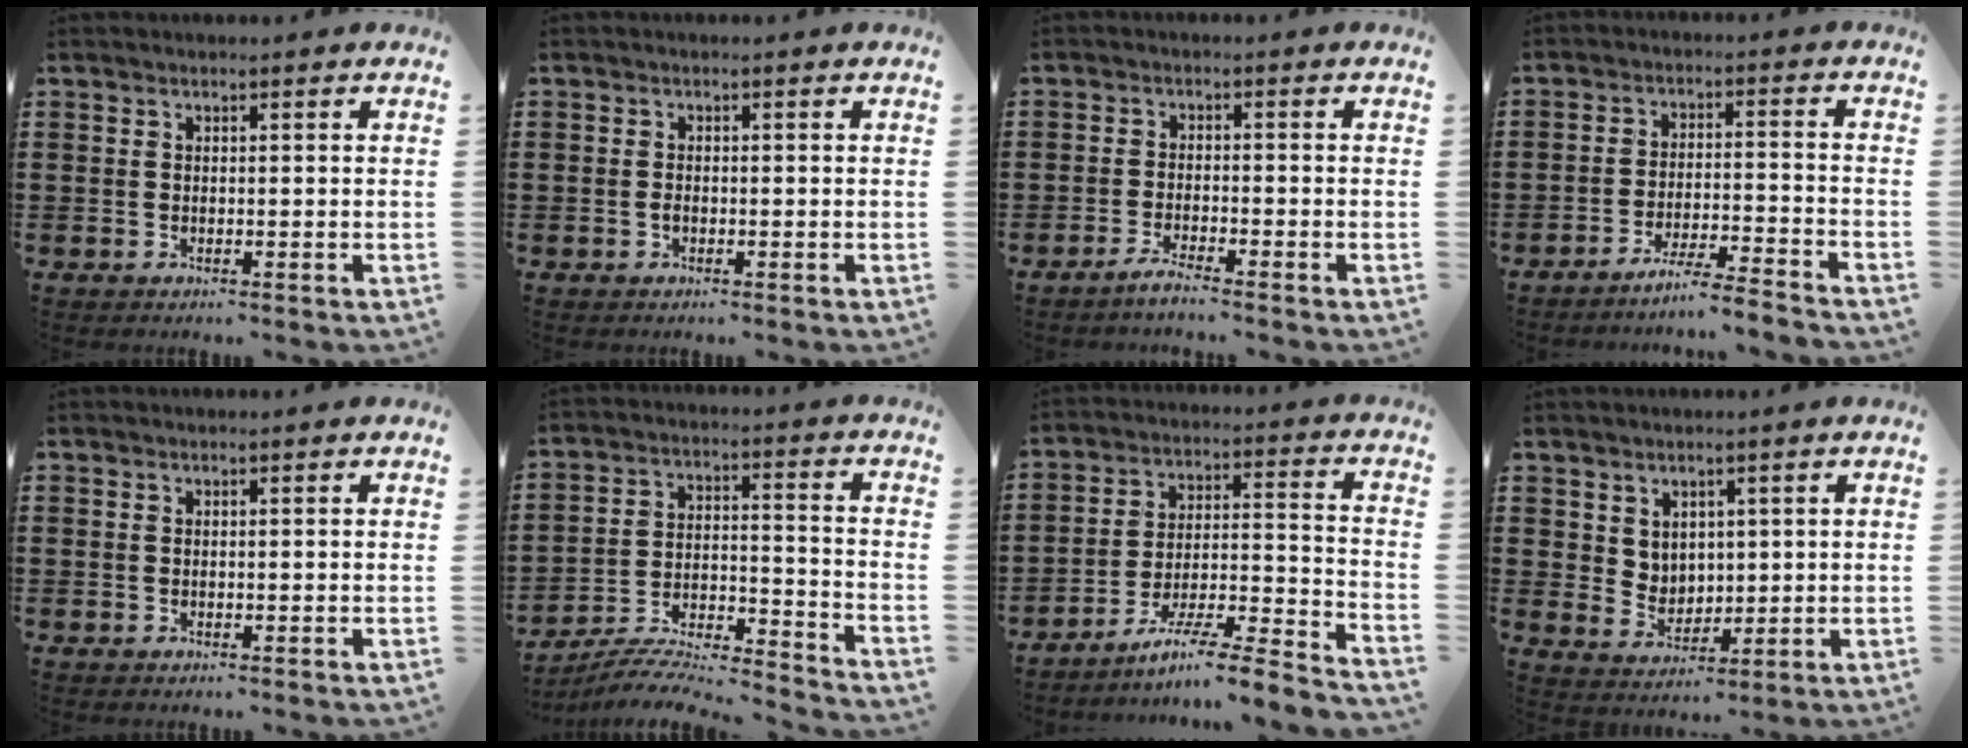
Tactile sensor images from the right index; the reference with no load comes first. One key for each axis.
{"total": 0.8, "fx": -0.5, "fy": 0.4, "fz": 0.5, "tx": -0.012, "ty": -0.005, "tz": -0.008}
{"total": 2.3, "fx": -2.0, "fy": -0.3, "fz": 1.1, "tx": -0.026, "ty": -0.001, "tz": -0.040}
{"total": 5.3, "fx": -4.9, "fy": -0.6, "fz": 2.0, "tx": -0.039, "ty": -0.014, "tz": -0.096}
{"total": 0.0}
{"total": 6.5, "fx": -6.1, "fy": 0.8, "fz": 2.2, "tx": -0.044, "ty": -0.005, "tz": -0.122}
{"total": 8.2, "fx": -6.6, "fy": 0.0, "fz": 5.0, "tx": -0.081, "ty": -0.007, "tz": -0.130}
{"total": 4.0, "fx": 2.5, "fy": 3.1, "fz": 0.6, "tx": -0.019, "ty": 0.001, "tz": 0.045}